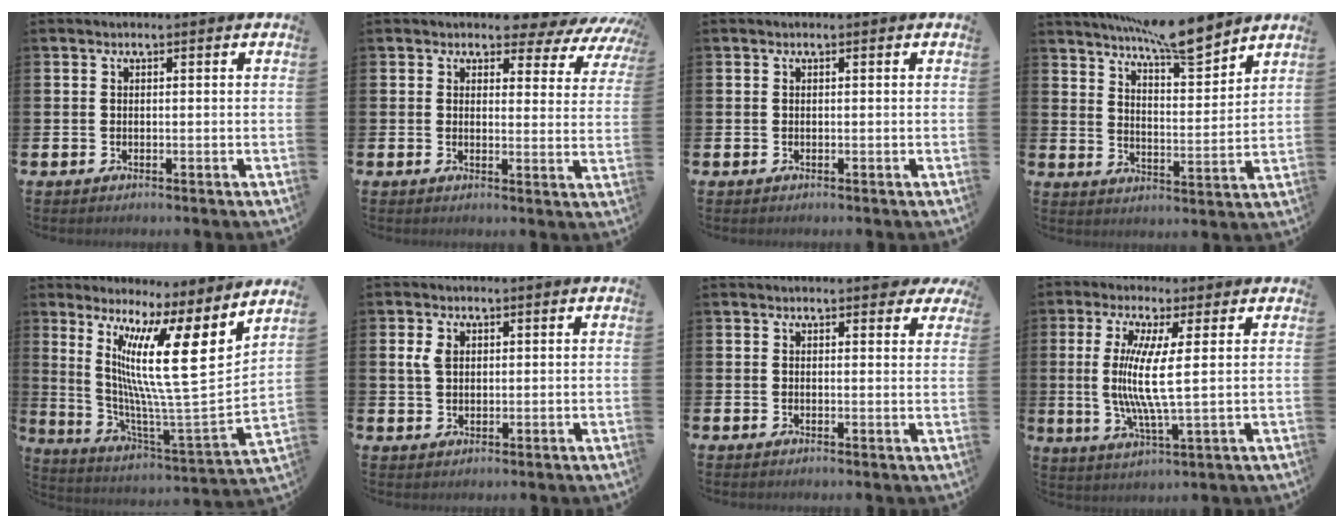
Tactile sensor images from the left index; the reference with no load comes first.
{"total": 3.9, "force": [3.3, 1.8, 1.1], "torque": [-0.015, -0.029, 0.050]}
{"total": 0.0}
{"total": 9.7, "force": [8.9, 1.2, 3.7], "torque": [-0.073, -0.054, 0.159]}
{"total": 14.9, "force": [6.8, 1.6, 13.1], "torque": [-0.223, -0.069, 0.097]}
{"total": 2.8, "force": [1.4, 1.9, 1.6], "torque": [-0.023, 0.004, 0.021]}
{"total": 2.0, "force": [1.9, 0.5, 0.4], "torque": [0.001, -0.005, 0.032]}
{"total": 8.1, "force": [1.5, 0.9, 7.9], "torque": [-0.143, -0.010, 0.024]}